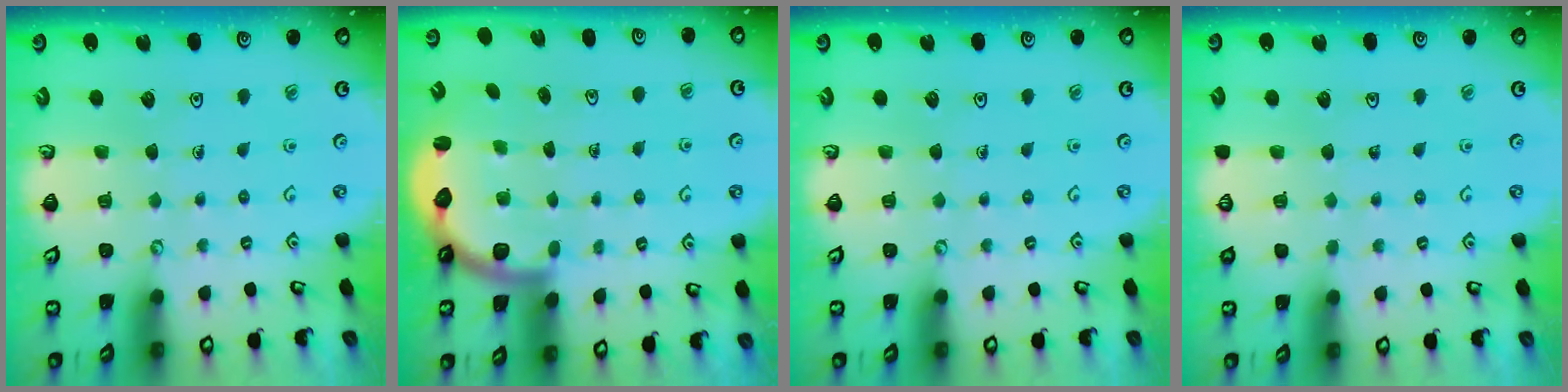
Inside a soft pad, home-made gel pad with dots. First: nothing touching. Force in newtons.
{"total": 2.7, "press": 2.4, "slide": 1.2}
{"total": 0.0}
{"total": 0.0}